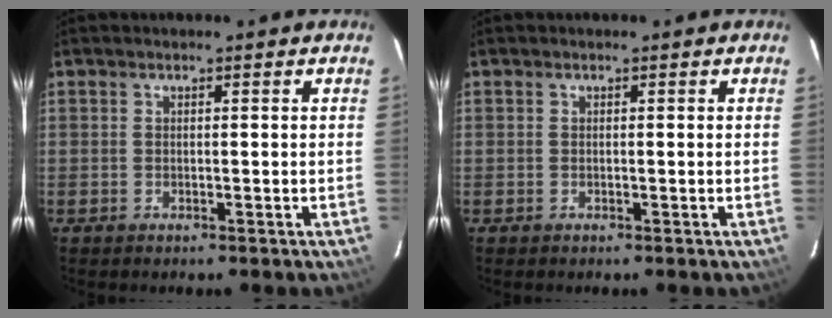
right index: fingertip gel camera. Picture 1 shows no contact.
{"total": 0.0}